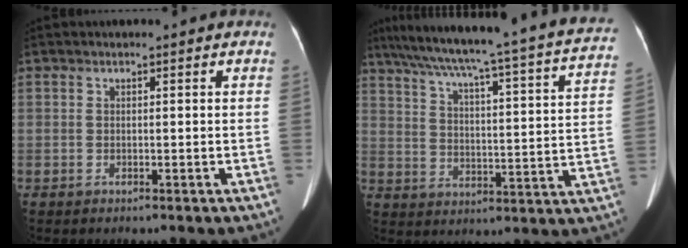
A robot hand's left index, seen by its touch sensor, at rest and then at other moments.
{"total": 29.6, "force": [24.9, 1.9, 15.8], "torque": [-0.251, -0.033, 0.316]}